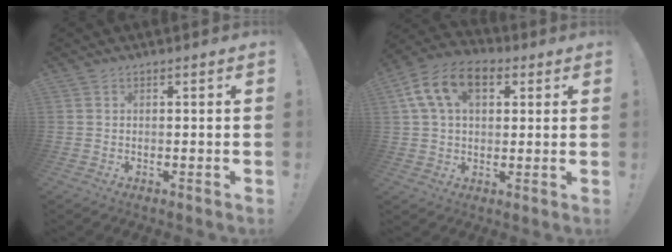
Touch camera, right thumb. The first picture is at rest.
{"total": 14.2, "force": [5.1, 9.0, 9.6], "torque": [-0.167, 0.000, 0.096]}